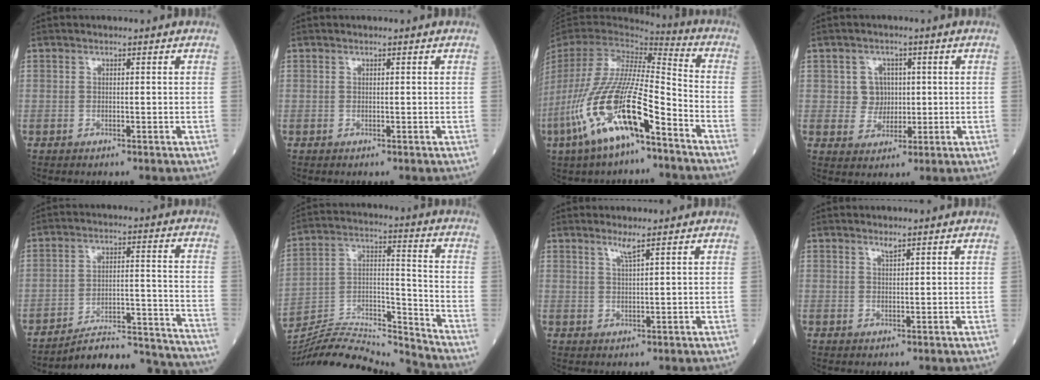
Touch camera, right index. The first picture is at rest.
{"total": 0.0}
{"total": 19.9, "force": [-10.4, 4.2, 16.5], "torque": [-0.370, -0.036, -0.196]}
{"total": 4.1, "force": [0.6, 4.0, 0.9], "torque": [-0.006, 0.010, 0.011]}
{"total": 19.6, "force": [-19.2, 0.8, 3.8], "torque": [-0.032, 0.020, -0.263]}
{"total": 17.8, "force": [-17.5, -0.5, 2.8], "torque": [-0.052, 0.039, -0.300]}
{"total": 1.8, "force": [1.3, -0.5, 1.1], "torque": [-0.026, -0.007, 0.027]}
{"total": 0.9, "force": [0.8, 0.0, 0.4], "torque": [-0.009, -0.005, 0.015]}